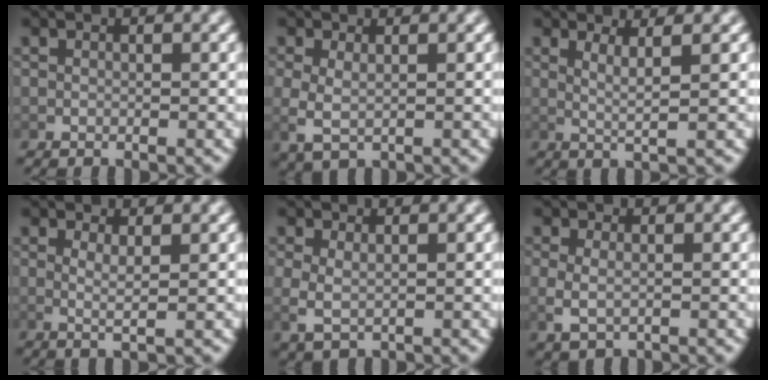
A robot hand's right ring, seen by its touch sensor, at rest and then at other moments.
{"total": 3.1, "force": [0.1, 2.0, 2.3], "torque": [-0.060, -0.019, 0.019]}
{"total": 3.0, "force": [1.2, -0.1, 2.7], "torque": [-0.044, -0.005, 0.023]}
{"total": 2.1, "force": [0.5, 0.1, 2.0], "torque": [-0.040, -0.014, 0.015]}
{"total": 2.8, "force": [0.1, 1.9, 2.0], "torque": [-0.052, -0.016, 0.018]}
{"total": 2.6, "force": [0.0, 1.7, 2.0], "torque": [-0.056, -0.012, 0.011]}